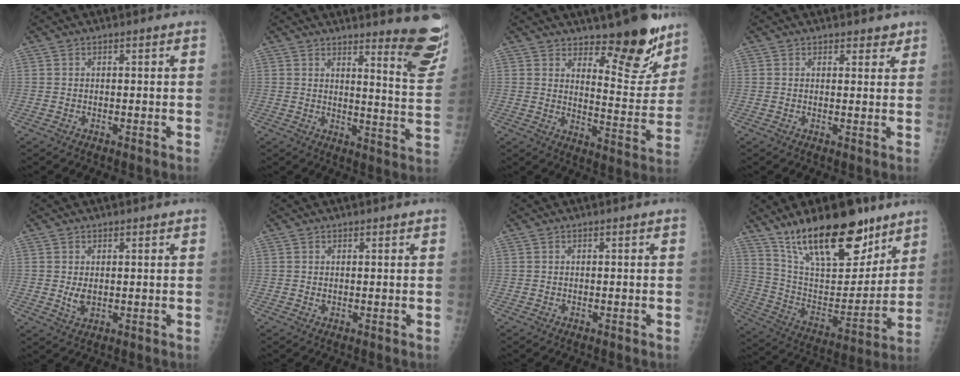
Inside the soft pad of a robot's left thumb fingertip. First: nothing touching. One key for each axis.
{"total": 13.1, "fx": 10.4, "fy": 1.3, "fz": 7.8, "tx": -0.076, "ty": -0.105, "tz": 0.121}
{"total": 13.1, "fx": 10.3, "fy": 4.5, "fz": 6.7, "tx": -0.042, "ty": -0.094, "tz": 0.151}
{"total": 2.2, "fx": 1.7, "fy": 1.3, "fz": 0.5, "tx": 0.016, "ty": -0.009, "tz": 0.017}
{"total": 2.7, "fx": 0.6, "fy": 1.8, "fz": 1.9, "tx": -0.029, "ty": -0.009, "tz": 0.016}
{"total": 0.8, "fx": 0.5, "fy": 0.5, "fz": 0.3, "tx": 0.001, "ty": -0.004, "tz": 0.007}
{"total": 0.0}
{"total": 24.9, "fx": 17.2, "fy": 9.8, "fz": 15.1, "tx": -0.201, "ty": -0.073, "tz": 0.292}